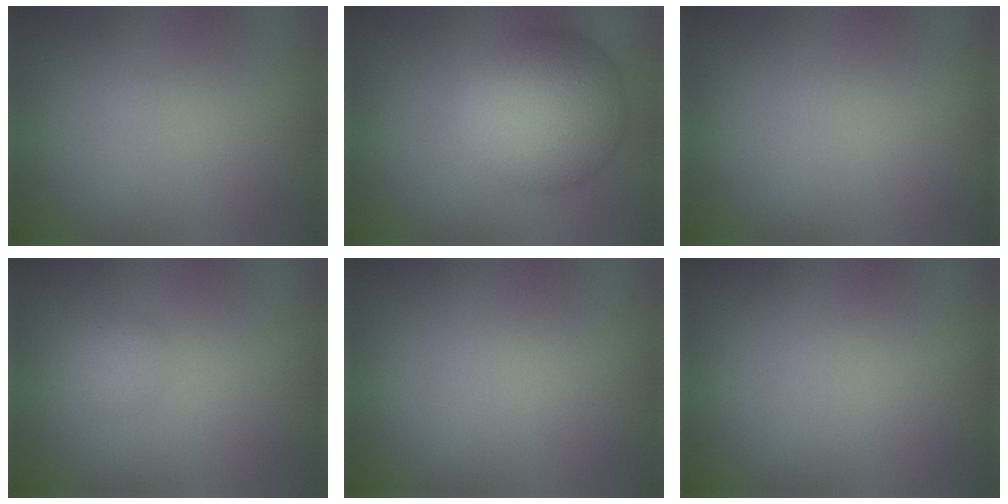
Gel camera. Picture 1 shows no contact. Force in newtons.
{"total": 8.7, "press": 8.7, "slide": 0.2}
{"total": 0.0}
{"total": 1.7, "press": 1.7, "slide": 0.1}
{"total": 0.0}
{"total": 0.0}